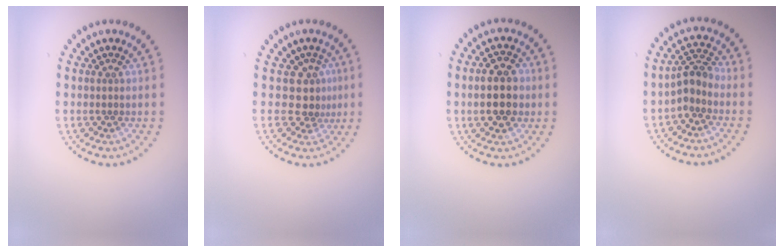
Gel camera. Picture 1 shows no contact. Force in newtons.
{"total": 2.4, "press": 1.7, "slide": 1.7}
{"total": 4.7, "press": 4.7, "slide": 0.4}
{"total": 2.6, "press": 2.1, "slide": 1.5}